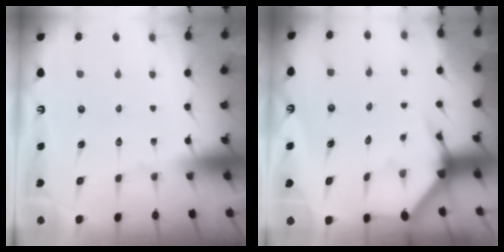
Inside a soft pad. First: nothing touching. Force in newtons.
{"total": 3.5, "press": 3.5, "slide": 0.2}